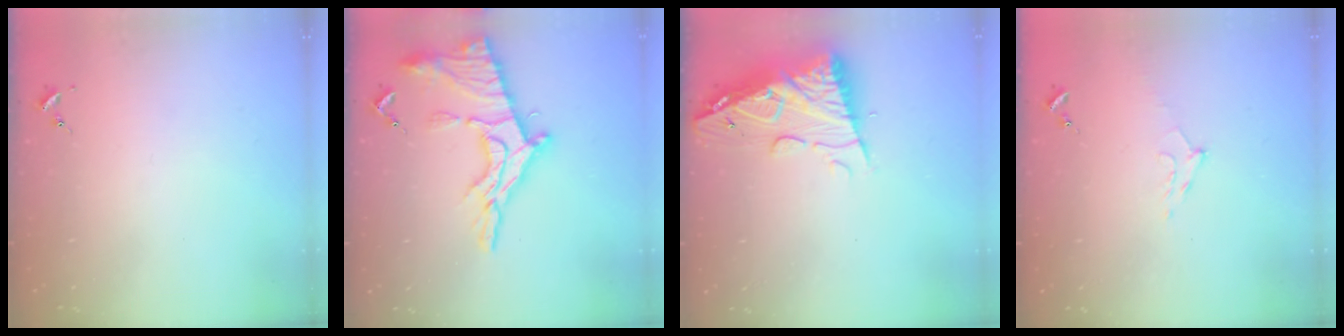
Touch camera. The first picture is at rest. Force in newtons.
{"total": 20.7, "press": 20.6, "slide": 2.0}
{"total": 13.1, "press": 13.1, "slide": 1.3}
{"total": 9.4, "press": 9.4, "slide": 0.9}